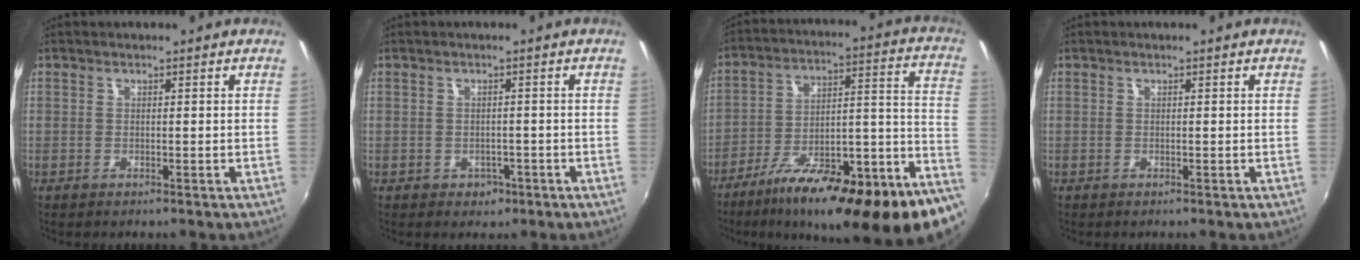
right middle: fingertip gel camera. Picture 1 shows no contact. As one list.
[{"total": 2.6, "force": [-1.1, 2.2, 0.9], "torque": [-0.020, -0.002, -0.011]}, {"total": 27.6, "force": [-17.2, 5.6, 20.9], "torque": [-0.279, -0.032, -0.255]}, {"total": 0.0}]